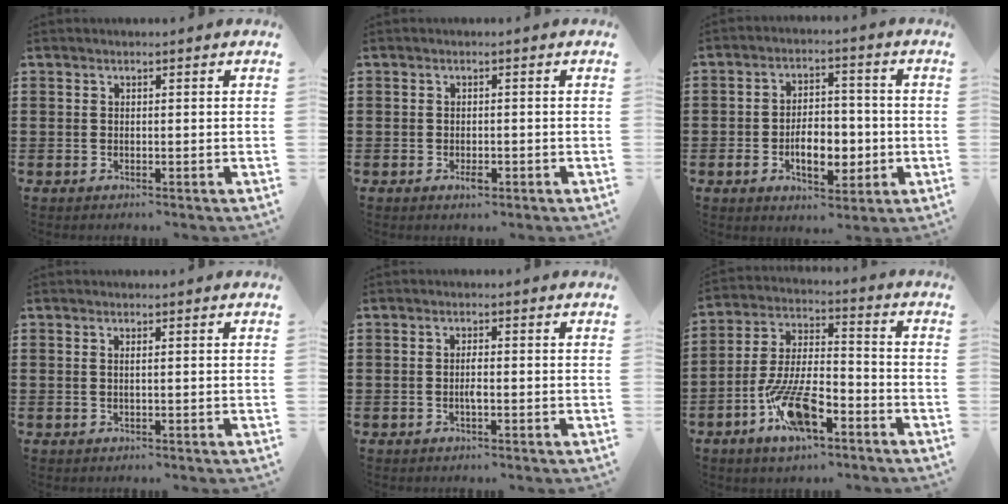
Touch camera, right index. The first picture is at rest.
{"total": 1.4, "force": [-0.6, 0.6, 1.1], "torque": [-0.022, -0.003, -0.011]}
{"total": 8.0, "force": [-2.2, 4.5, 6.2], "torque": [-0.099, 0.007, -0.042]}
{"total": 0.7, "force": [0.1, 0.0, 0.7], "torque": [-0.014, -0.002, 0.002]}
{"total": 1.7, "force": [-0.4, 0.4, 1.6], "torque": [-0.041, -0.001, -0.011]}
{"total": 11.7, "force": [-6.1, 4.1, 9.1], "torque": [-0.193, 0.006, -0.112]}